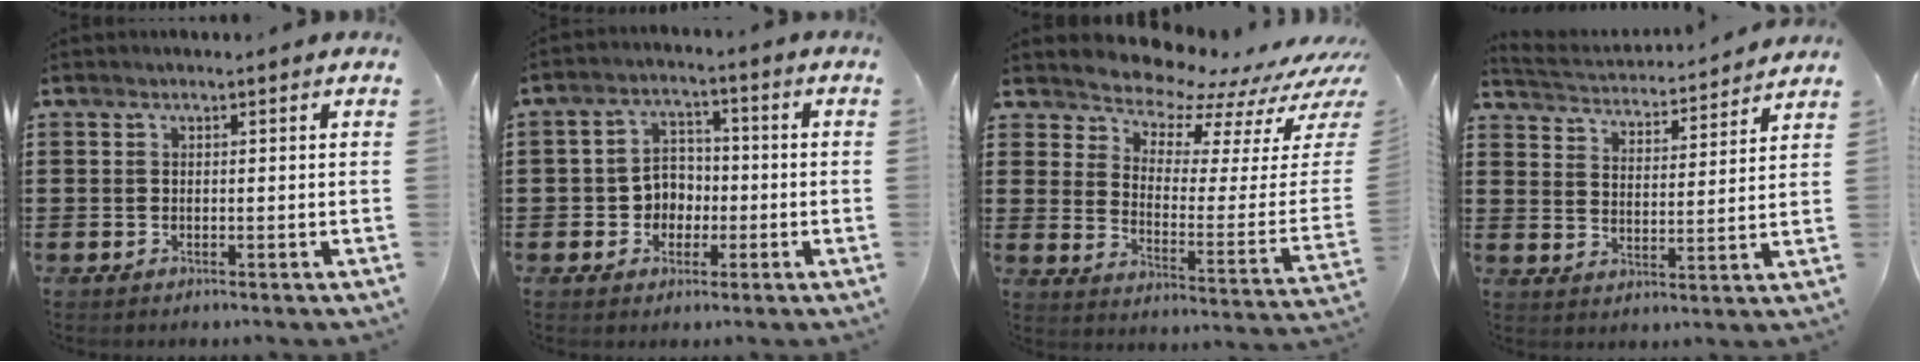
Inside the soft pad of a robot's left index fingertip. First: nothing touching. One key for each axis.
{"total": 4.5, "fx": -1.3, "fy": 4.0, "fz": 1.4, "tx": -0.041, "ty": 0.013, "tz": -0.029}
{"total": 6.3, "fx": 6.2, "fy": 1.2, "fz": 0.5, "tx": -0.036, "ty": -0.073, "tz": 0.103}
{"total": 3.5, "fx": 3.5, "fy": -0.1, "fz": 0.0, "tx": -0.024, "ty": -0.031, "tz": 0.055}